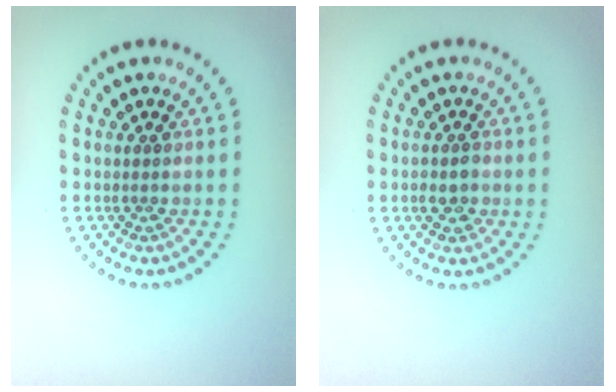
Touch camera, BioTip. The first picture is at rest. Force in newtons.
{"total": 1.6, "press": 1.6, "slide": 0.3}